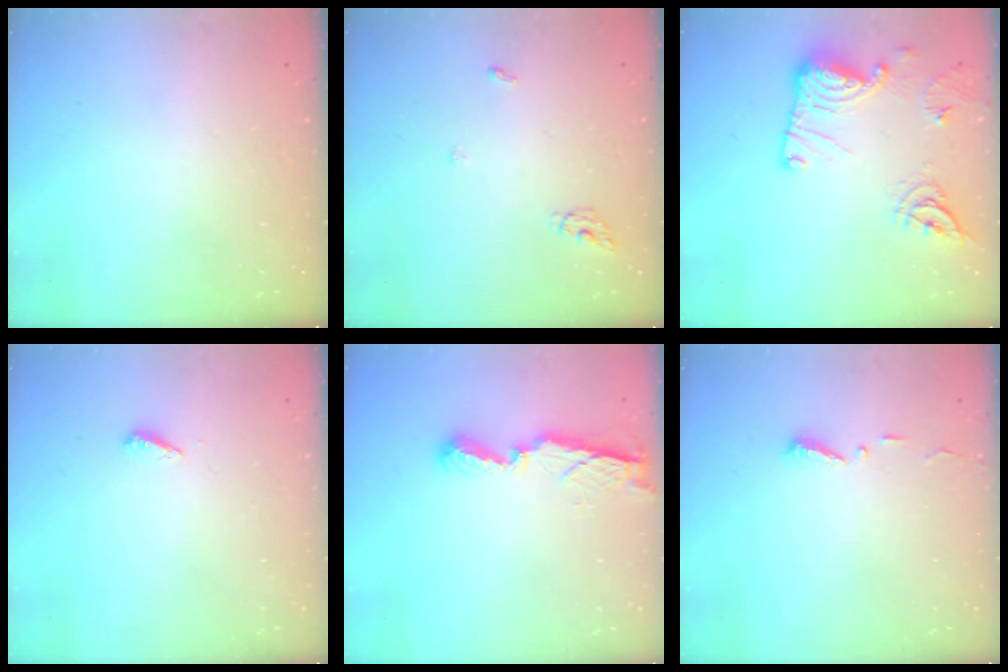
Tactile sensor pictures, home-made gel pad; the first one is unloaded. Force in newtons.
{"total": 4.4, "press": 4.4, "slide": 0.3}
{"total": 17.4, "press": 17.4, "slide": 1.1}
{"total": 3.5, "press": 3.5, "slide": 0.3}
{"total": 7.5, "press": 7.5, "slide": 0.5}
{"total": 4.7, "press": 4.7, "slide": 0.5}